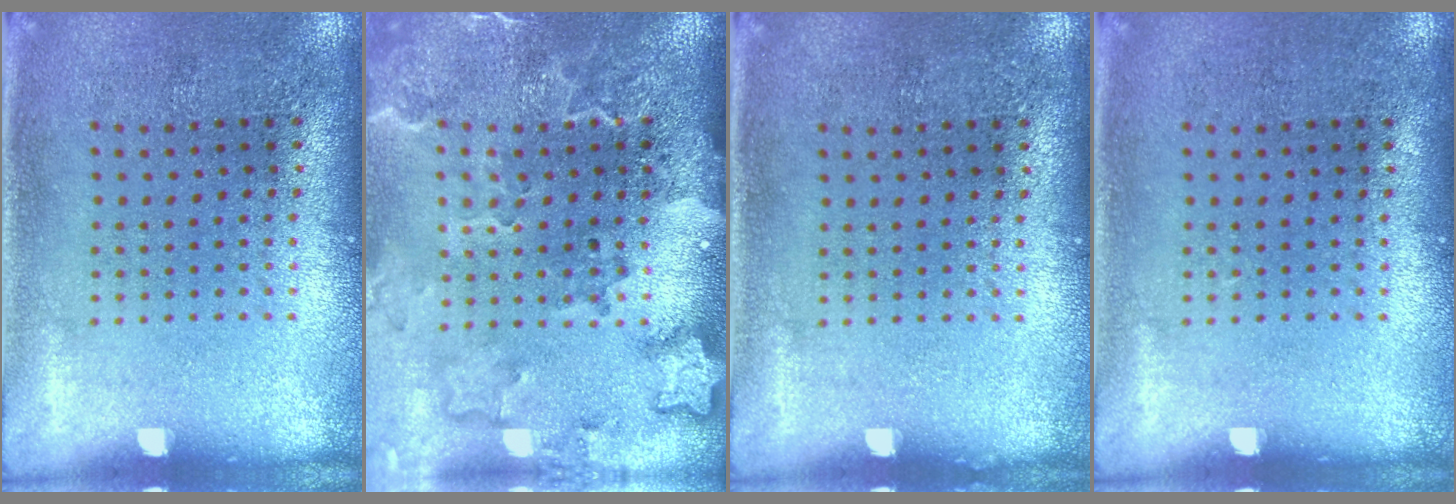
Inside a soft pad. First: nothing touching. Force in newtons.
{"total": 2.9, "press": 2.2, "slide": 1.8}
{"total": 0.0}
{"total": 0.0}